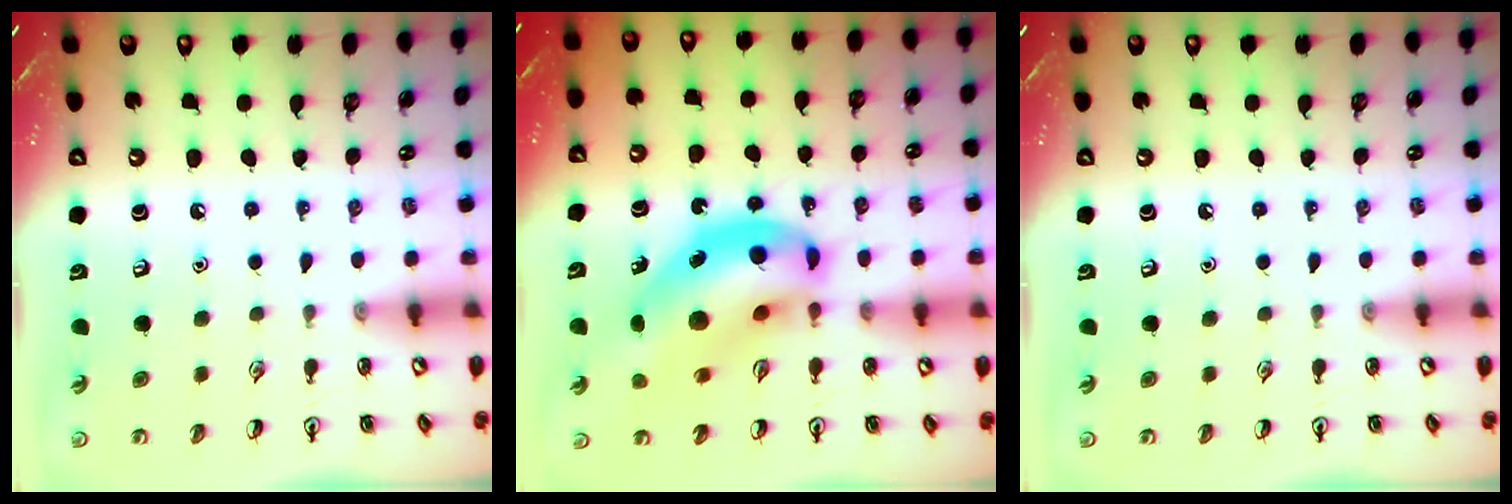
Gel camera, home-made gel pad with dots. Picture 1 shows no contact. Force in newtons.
{"total": 16.9, "press": 16.1, "slide": 5.0}
{"total": 0.0}